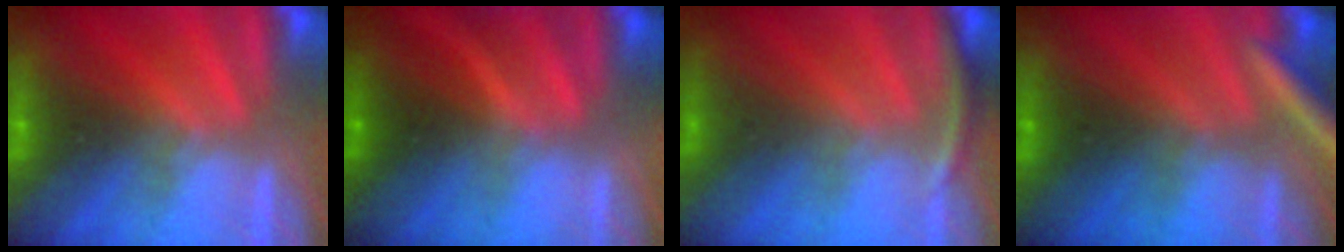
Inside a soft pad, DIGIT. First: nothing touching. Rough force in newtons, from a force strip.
{"total": 1.3}
{"total": 3.1}
{"total": 2.8}